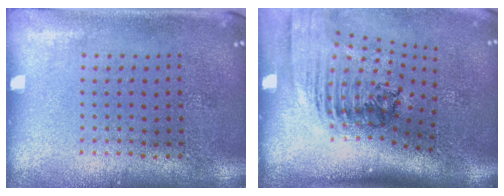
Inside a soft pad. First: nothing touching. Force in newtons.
{"total": 2.5, "press": 1.8, "slide": 1.8}